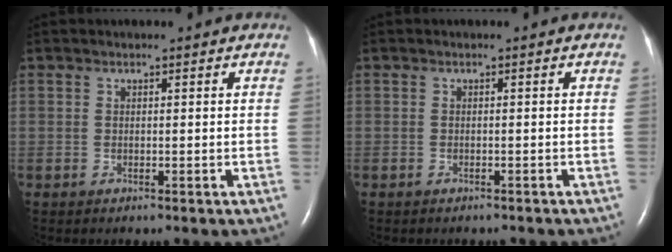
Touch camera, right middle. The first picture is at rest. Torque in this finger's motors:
{"motor_torque": [0.65, -0.92, 0.00, 0.05]}